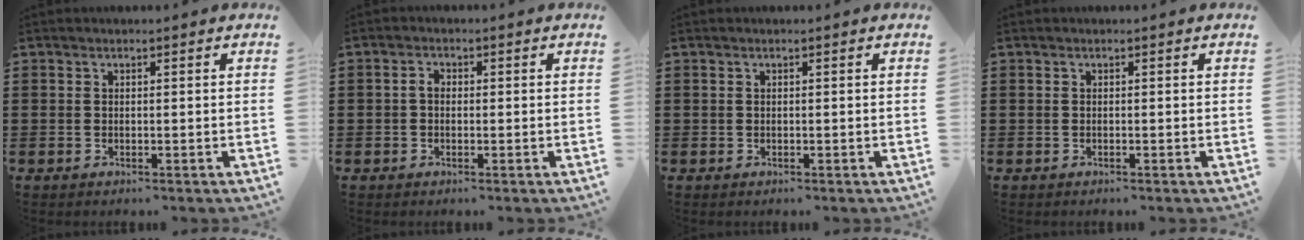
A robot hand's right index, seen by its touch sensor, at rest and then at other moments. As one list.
[{"total": 1.7, "force": [-0.2, 1.2, 1.3], "torque": [-0.025, 0.005, -0.004]}, {"total": 0.0}, {"total": 0.0}]